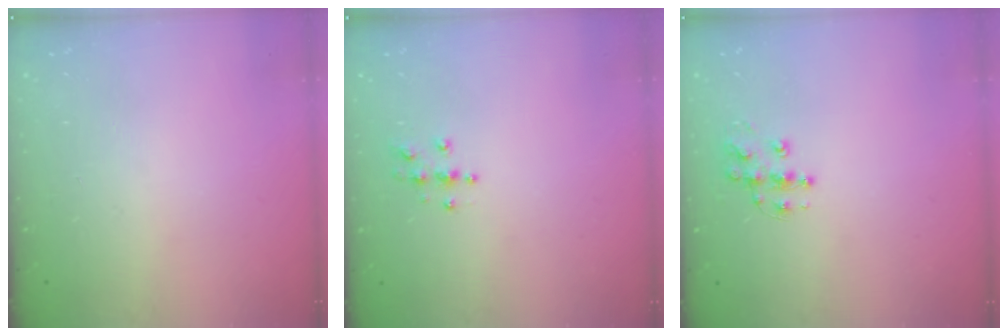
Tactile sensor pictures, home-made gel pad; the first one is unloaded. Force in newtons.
{"total": 3.9, "press": 3.9, "slide": 0.1}
{"total": 9.8, "press": 9.8, "slide": 0.6}